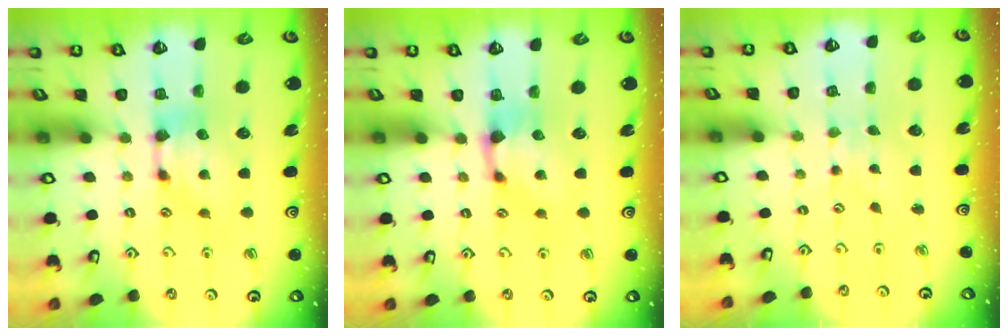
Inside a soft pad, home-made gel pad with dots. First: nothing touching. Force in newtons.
{"total": 1.0, "press": 0.5, "slide": 0.8}
{"total": 2.9, "press": 2.9, "slide": 0.4}